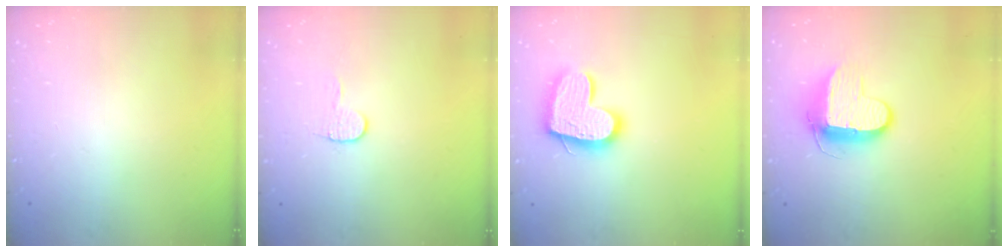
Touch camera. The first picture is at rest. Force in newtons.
{"total": 5.7, "press": 5.7, "slide": 0.5}
{"total": 15.1, "press": 15.0, "slide": 1.0}
{"total": 10.2, "press": 10.1, "slide": 0.8}